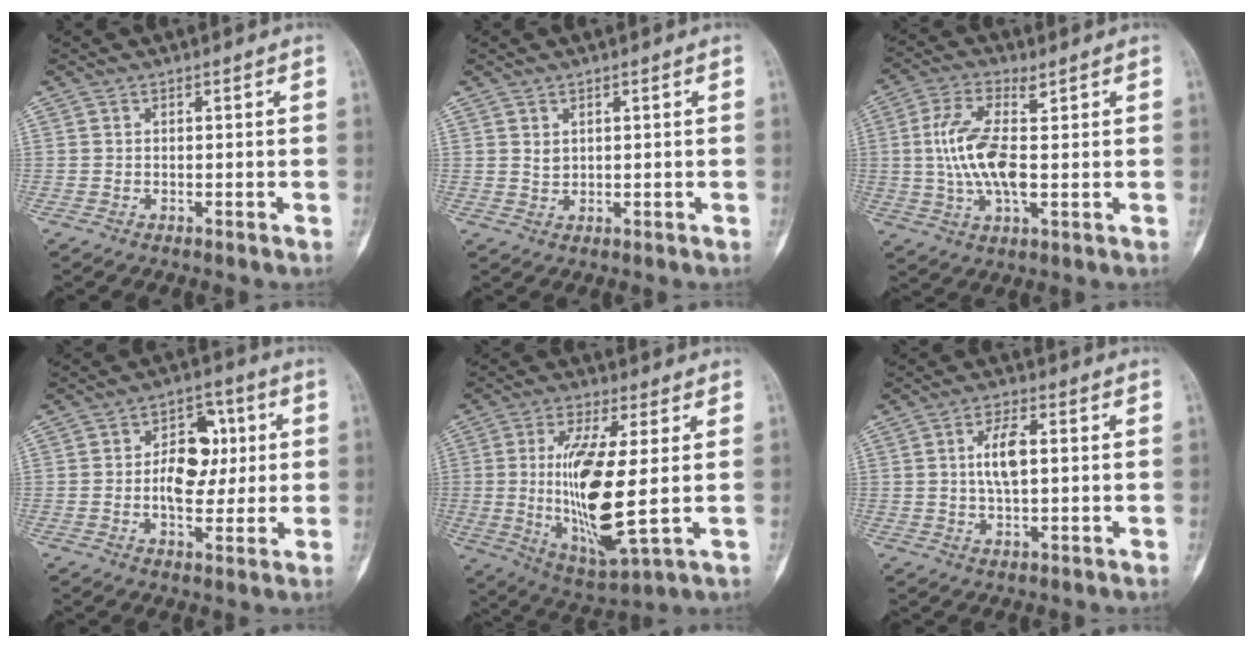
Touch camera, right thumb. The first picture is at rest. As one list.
[{"total": 1.5, "force": [0.6, 1.1, 0.8], "torque": [-0.010, -0.006, 0.016]}, {"total": 10.8, "force": [1.7, 4.7, 9.6], "torque": [-0.214, 0.006, 0.032]}, {"total": 10.3, "force": [0.8, 6.6, 7.8], "torque": [-0.081, 0.010, 0.007]}, {"total": 17.2, "force": [0.2, 4.6, 16.6], "torque": [-0.330, -0.024, 0.016]}, {"total": 6.5, "force": [0.9, 2.7, 5.9], "torque": [-0.109, 0.003, 0.012]}]